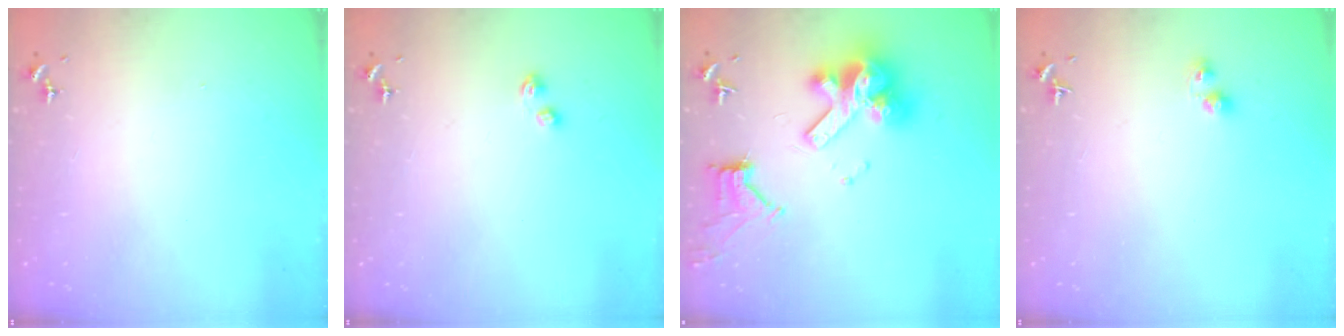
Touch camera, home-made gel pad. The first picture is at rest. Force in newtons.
{"total": 3.0, "press": 2.9, "slide": 0.5}
{"total": 17.8, "press": 17.7, "slide": 1.9}
{"total": 4.1, "press": 4.1, "slide": 0.3}